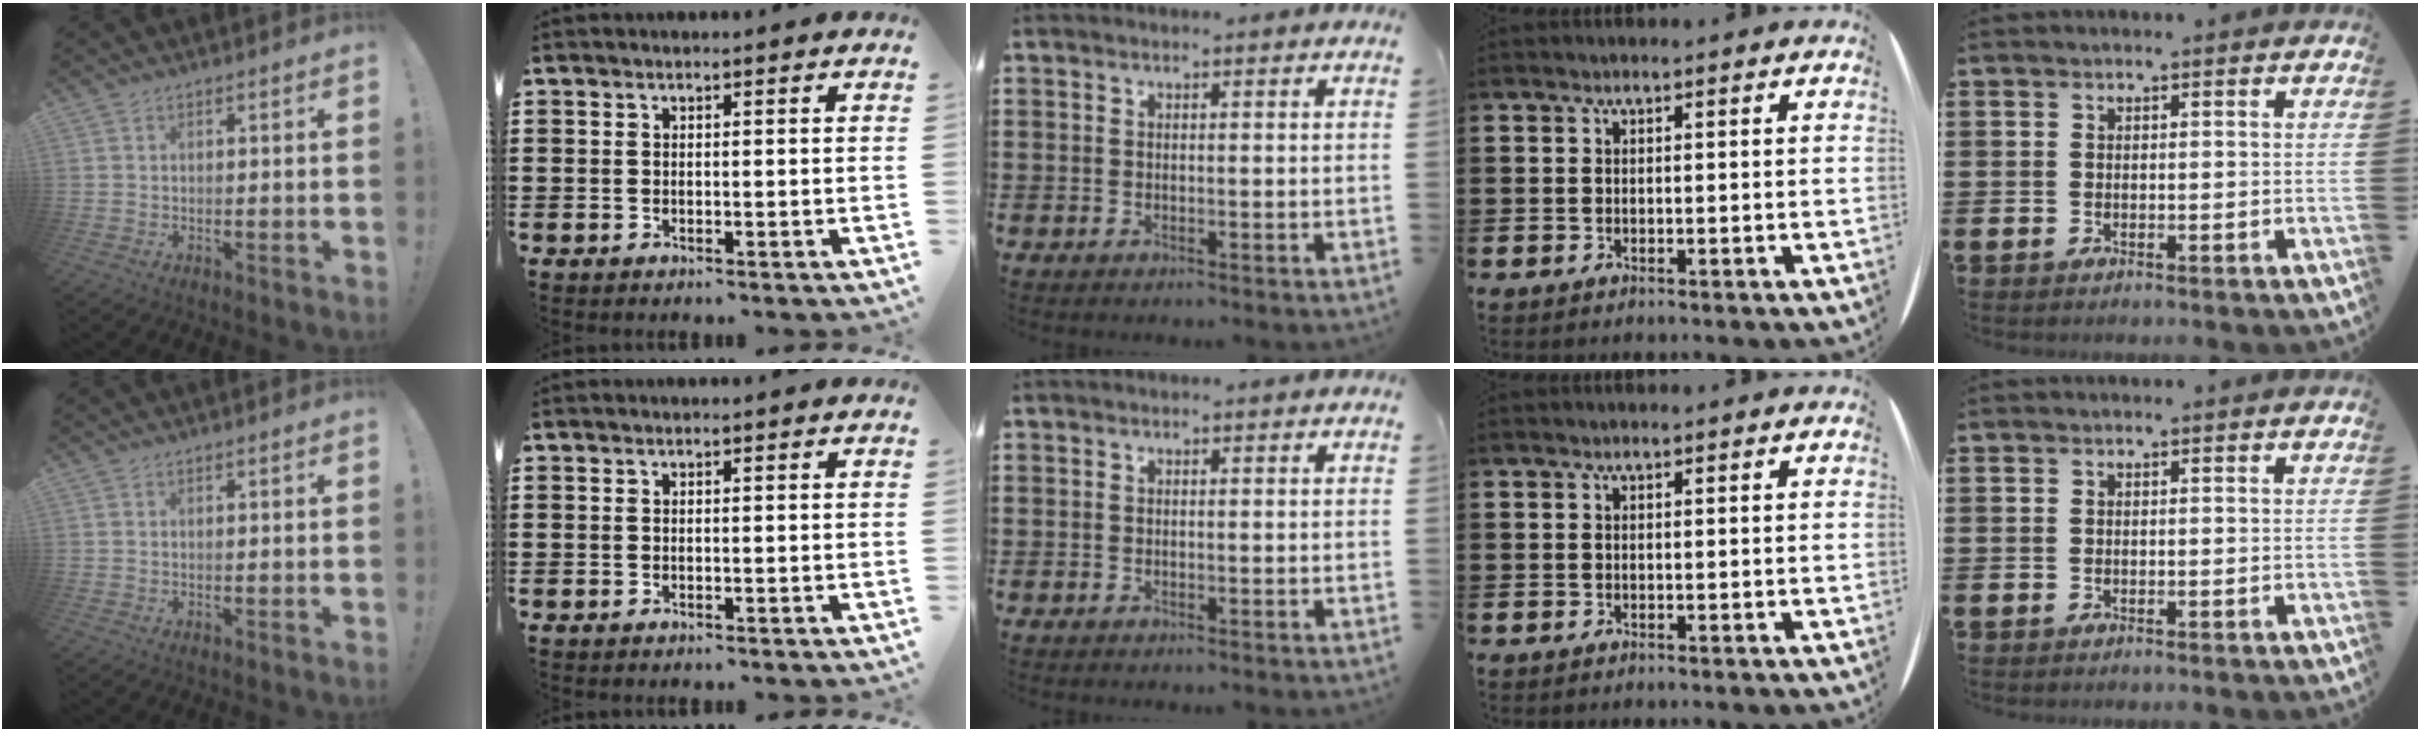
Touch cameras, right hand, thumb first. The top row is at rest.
{}